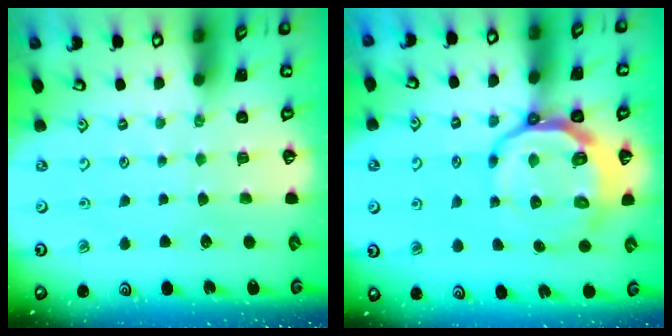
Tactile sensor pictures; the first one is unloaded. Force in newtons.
{"total": 11.9, "press": 11.4, "slide": 3.3}